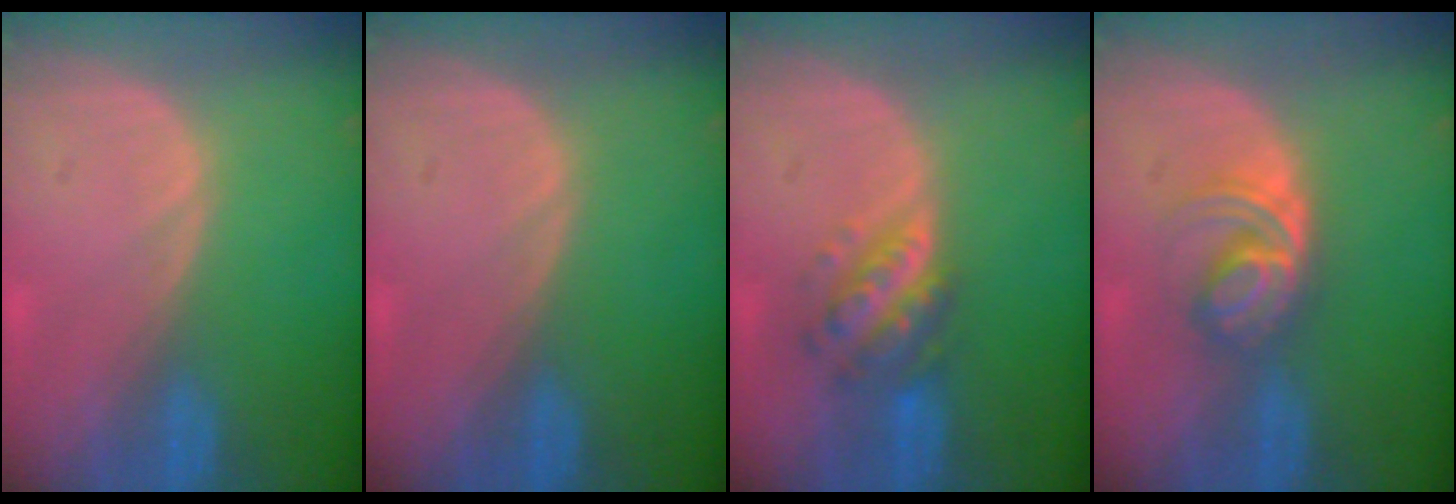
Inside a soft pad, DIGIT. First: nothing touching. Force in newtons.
{"total": 0.0}
{"total": 5.8, "press": 5.3, "slide": 2.5}
{"total": 5.9, "press": 5.1, "slide": 3.0}